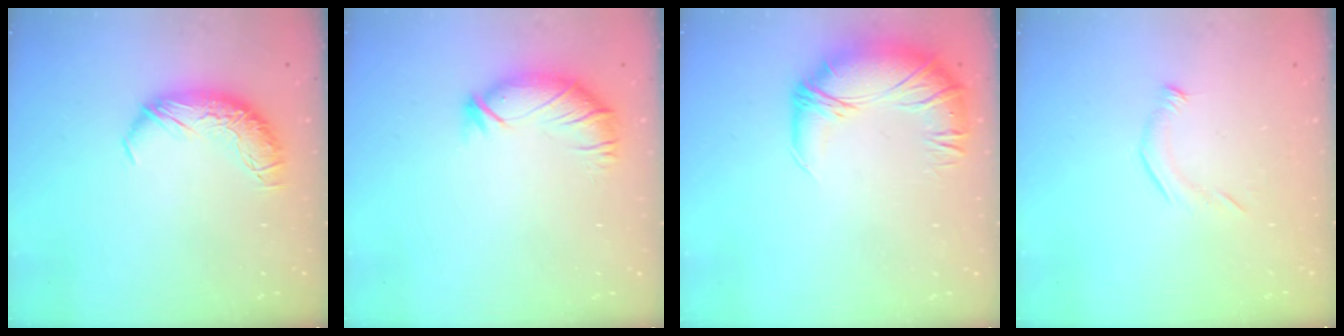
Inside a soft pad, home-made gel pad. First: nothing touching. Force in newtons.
{"total": 3.0, "press": 2.5, "slide": 1.6}
{"total": 2.8, "press": 0.1, "slide": 2.8}
{"total": 5.5, "press": 5.4, "slide": 1.0}